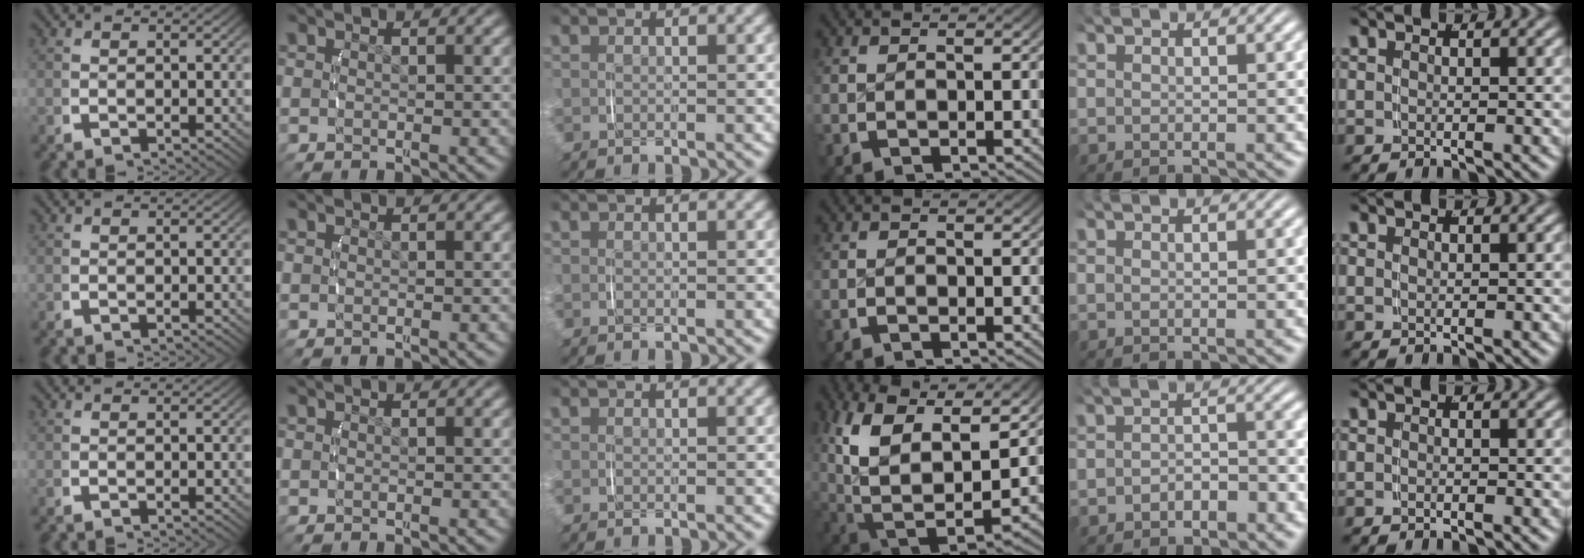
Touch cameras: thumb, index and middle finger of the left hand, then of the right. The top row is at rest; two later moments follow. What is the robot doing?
{"motion": "lift_and_place", "object": "napkin"}